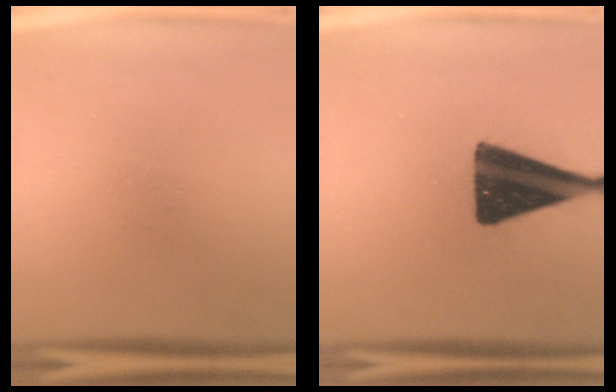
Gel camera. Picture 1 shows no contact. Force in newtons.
{"total": 18.0}